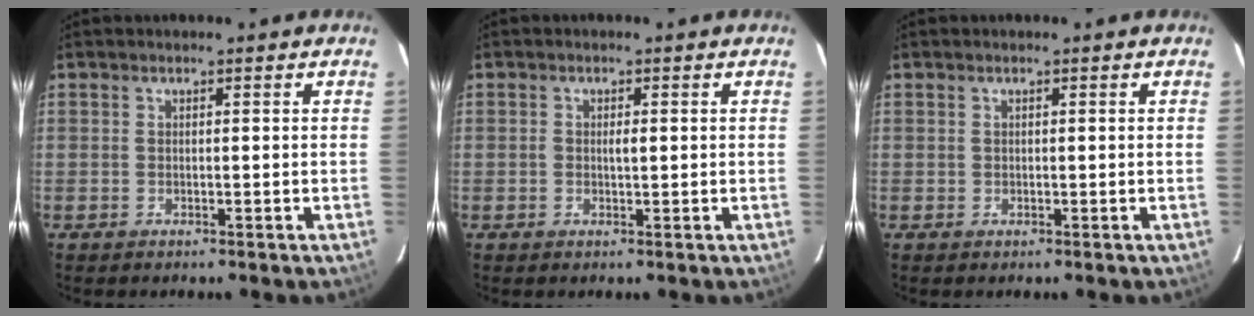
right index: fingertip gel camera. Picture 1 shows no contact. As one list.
[{"total": 1.4, "force": [0.1, 0.5, 1.3], "torque": [-0.026, 0.001, 0.001]}, {"total": 0.0}]